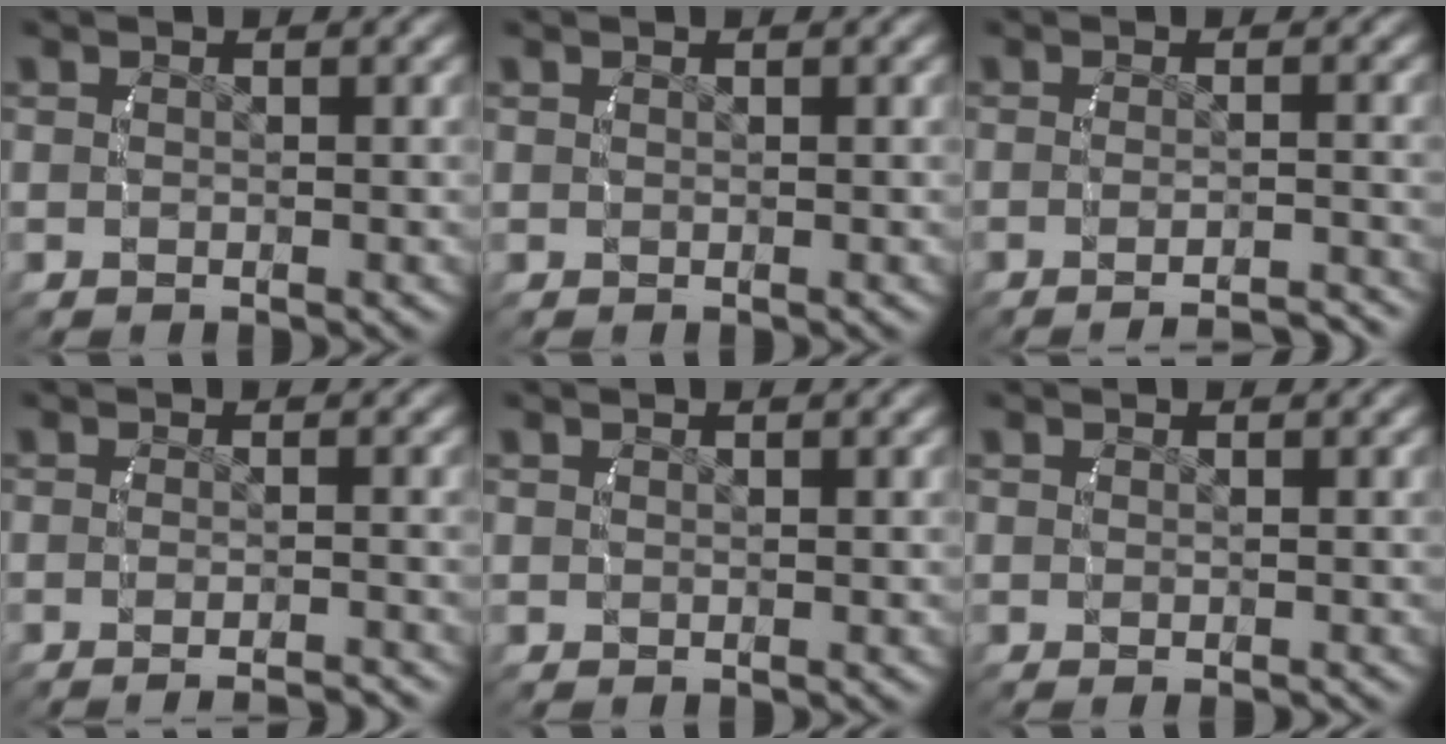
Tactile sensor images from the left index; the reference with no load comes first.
{"total": 0.0}
{"total": 5.9, "force": [-5.5, 0.9, 1.9], "torque": [-0.018, -0.012, -0.079]}
{"total": 3.7, "force": [-3.4, 0.3, 1.5], "torque": [-0.015, -0.008, -0.047]}
{"total": 0.0}
{"total": 0.6, "force": [-0.4, 0.0, 0.5], "torque": [-0.006, 0.001, -0.005]}